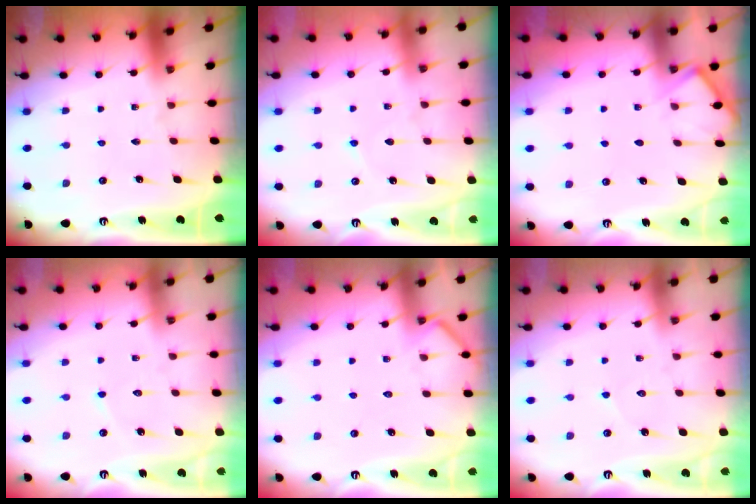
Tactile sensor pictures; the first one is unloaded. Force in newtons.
{"total": 6.4, "press": 6.3, "slide": 0.8}
{"total": 6.2, "press": 6.2, "slide": 0.4}
{"total": 3.9, "press": 3.8, "slide": 0.4}
{"total": 5.3, "press": 5.2, "slide": 0.6}
{"total": 3.8, "press": 3.8, "slide": 0.3}